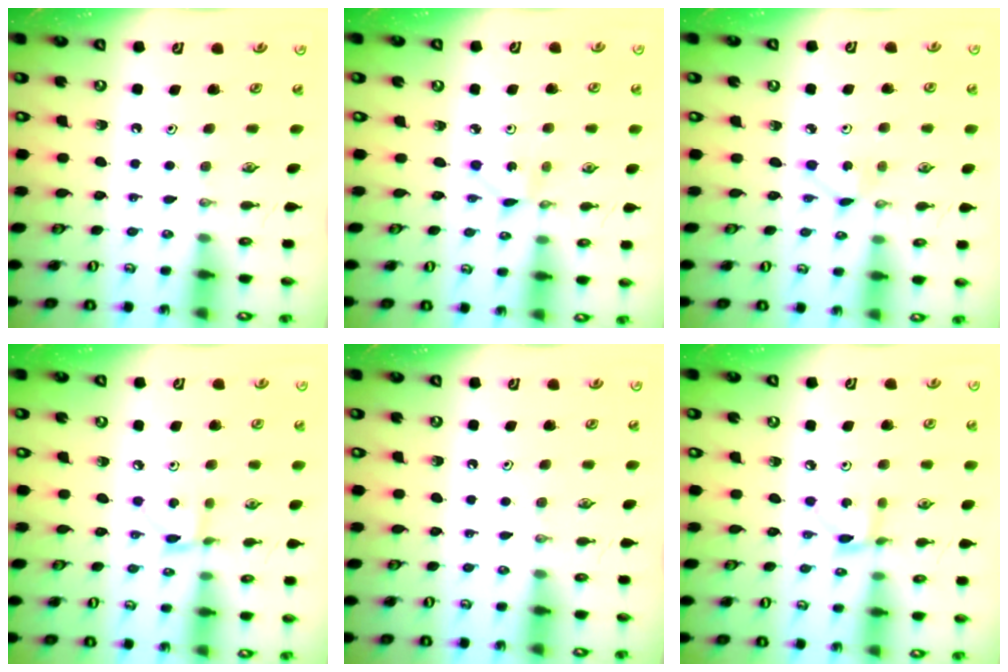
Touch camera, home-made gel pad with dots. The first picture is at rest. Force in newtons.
{"total": 1.3, "press": 1.3, "slide": 0.2}
{"total": 2.8, "press": 2.7, "slide": 0.3}
{"total": 3.5, "press": 3.5, "slide": 0.0}
{"total": 0.0}
{"total": 2.9, "press": 2.9, "slide": 0.2}